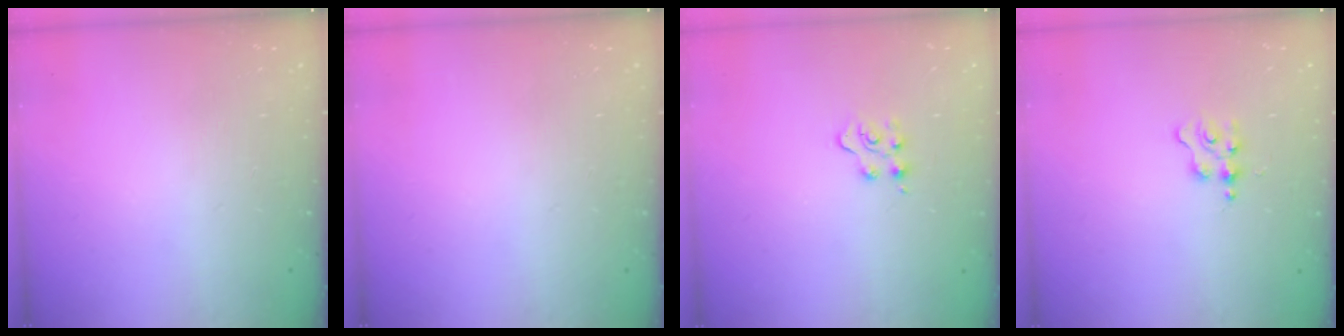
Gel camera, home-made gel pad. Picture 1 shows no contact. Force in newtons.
{"total": 0.0}
{"total": 3.6, "press": 3.6, "slide": 0.4}
{"total": 1.7, "press": 1.7, "slide": 0.2}